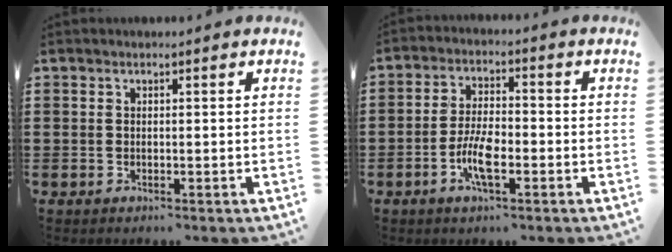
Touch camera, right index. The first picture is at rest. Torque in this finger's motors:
{"motor_torque": [2.14, 0.00, 0.23, 0.06]}